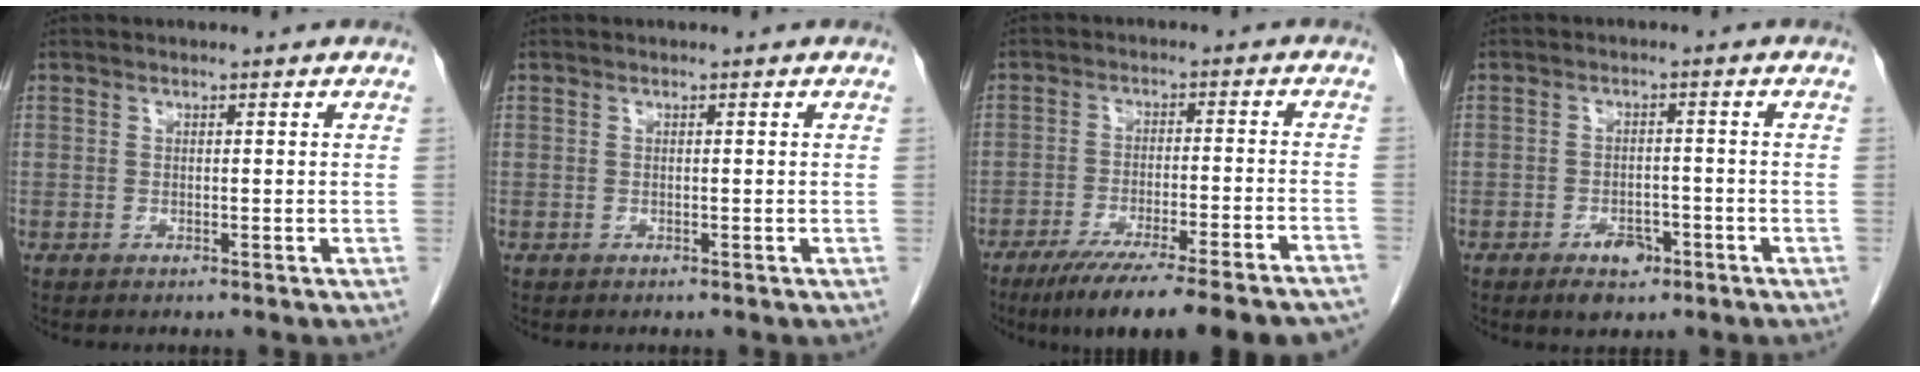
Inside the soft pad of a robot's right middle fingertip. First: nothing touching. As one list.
[{"total": 0.0}, {"total": 20.3, "force": [-16.9, 0.9, 11.2], "torque": [-0.106, -0.032, -0.235]}, {"total": 4.3, "force": [-2.5, 2.3, 2.6], "torque": [-0.039, 0.002, -0.032]}]